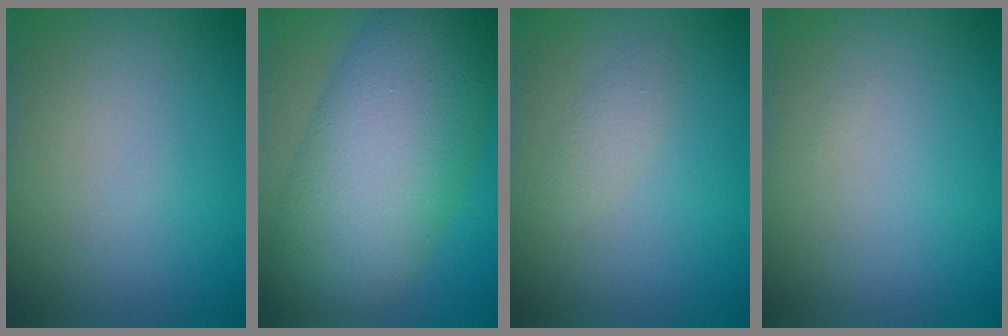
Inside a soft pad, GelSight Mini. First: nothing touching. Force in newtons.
{"total": 11.9, "press": 11.9, "slide": 0.3}
{"total": 1.2, "press": 1.2, "slide": 0.1}
{"total": 0.0}